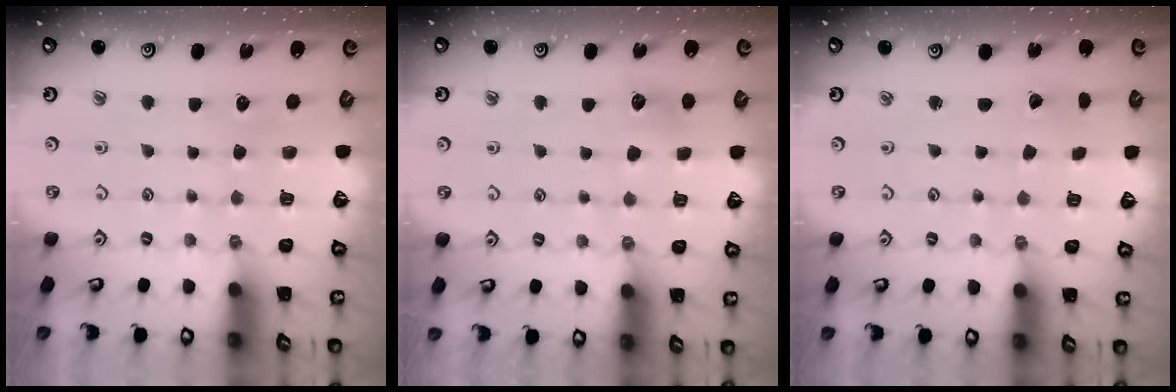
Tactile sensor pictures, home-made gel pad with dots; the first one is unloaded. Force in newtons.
{"total": 5.8, "press": 5.8, "slide": 0.9}
{"total": 1.0, "press": 1.0, "slide": 0.1}